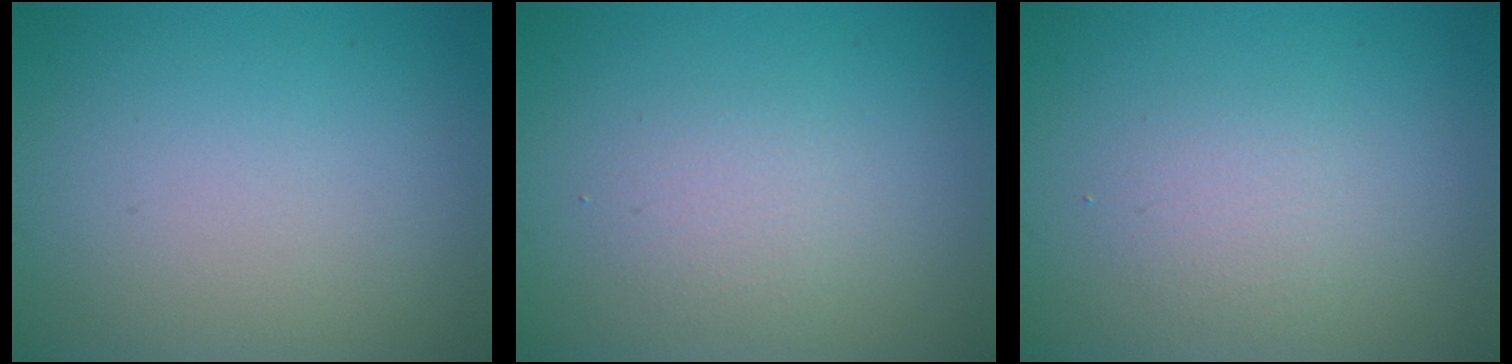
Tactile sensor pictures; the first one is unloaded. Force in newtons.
{"total": 1.7, "press": 1.7, "slide": 0.1}
{"total": 1.7, "press": 1.7, "slide": 0.1}